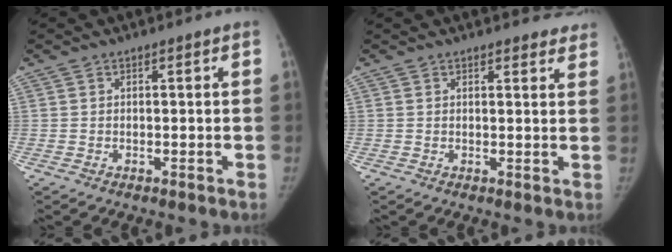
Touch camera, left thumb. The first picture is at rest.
{"total": 5.7, "force": [5.3, 1.7, 1.2], "torque": [0.020, -0.022, 0.045]}